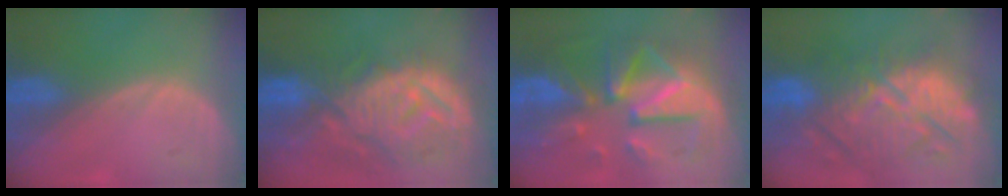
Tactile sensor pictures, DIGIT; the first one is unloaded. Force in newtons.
{"total": 12.6, "press": 11.2, "slide": 5.9}
{"total": 12.2, "press": 12.1, "slide": 1.1}
{"total": 12.8, "press": 12.2, "slide": 4.0}